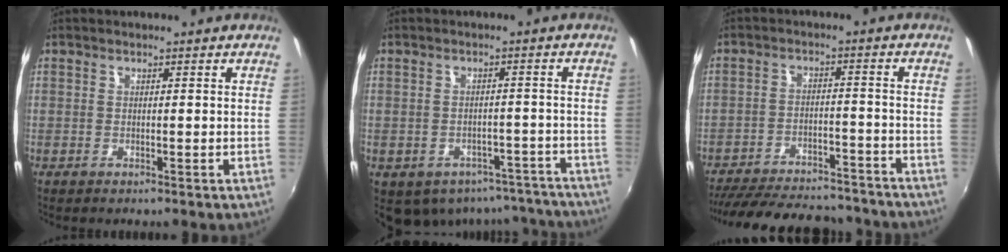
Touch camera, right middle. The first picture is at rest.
{"total": 13.5, "force": [-10.3, 7.5, 4.3], "torque": [-0.085, 0.010, -0.103]}
{"total": 25.1, "force": [-21.9, 7.6, 9.8], "torque": [-0.200, 0.003, -0.289]}